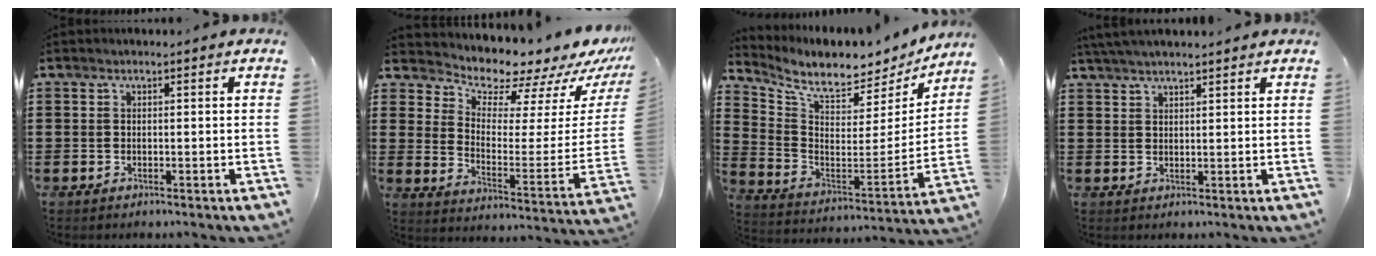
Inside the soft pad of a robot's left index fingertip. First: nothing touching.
{"total": 7.0, "force": [6.8, 1.6, 0.9], "torque": [-0.036, -0.076, 0.113]}
{"total": 7.7, "force": [6.9, 1.6, 3.0], "torque": [-0.089, -0.063, 0.115]}
{"total": 3.0, "force": [2.8, 0.1, 1.3], "torque": [-0.030, 0.002, 0.053]}